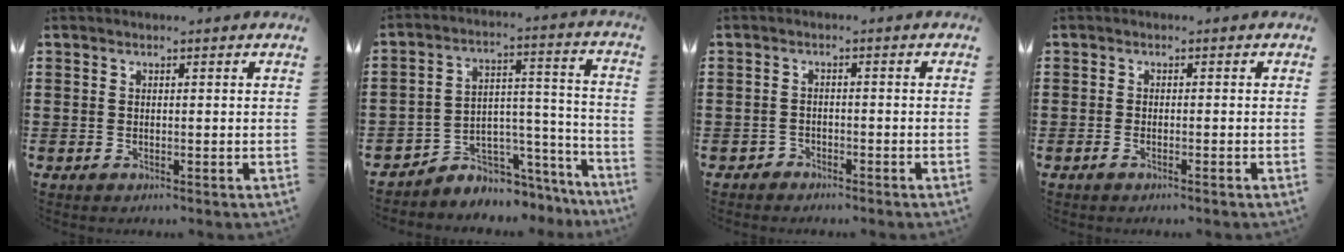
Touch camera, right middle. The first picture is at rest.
{"total": 4.5, "force": [-4.0, 1.9, 0.2], "torque": [-0.013, 0.000, -0.080]}
{"total": 1.6, "force": [-1.6, 0.4, -0.1], "torque": [-0.006, -0.001, -0.035]}
{"total": 0.8, "force": [-0.6, 0.1, 0.5], "torque": [-0.010, -0.002, -0.011]}